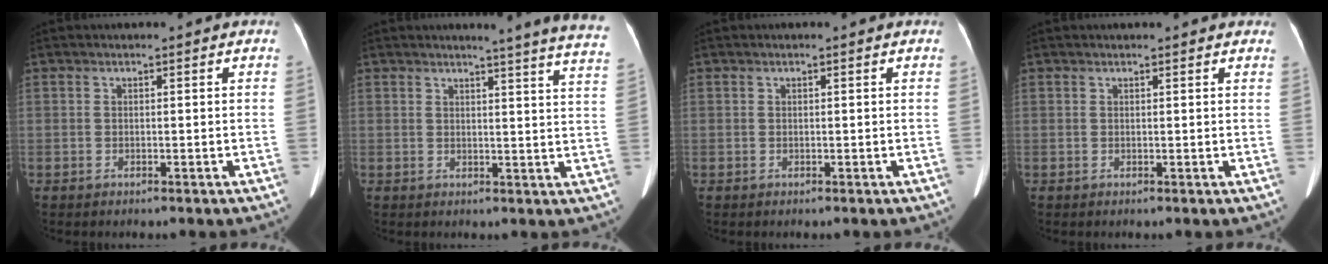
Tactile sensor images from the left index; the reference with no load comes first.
{"total": 14.0, "force": [12.9, -1.2, 5.2], "torque": [-0.062, -0.084, 0.125]}
{"total": 0.0}
{"total": 4.5, "force": [4.0, 1.0, 1.8], "torque": [-0.021, 0.022, 0.038]}